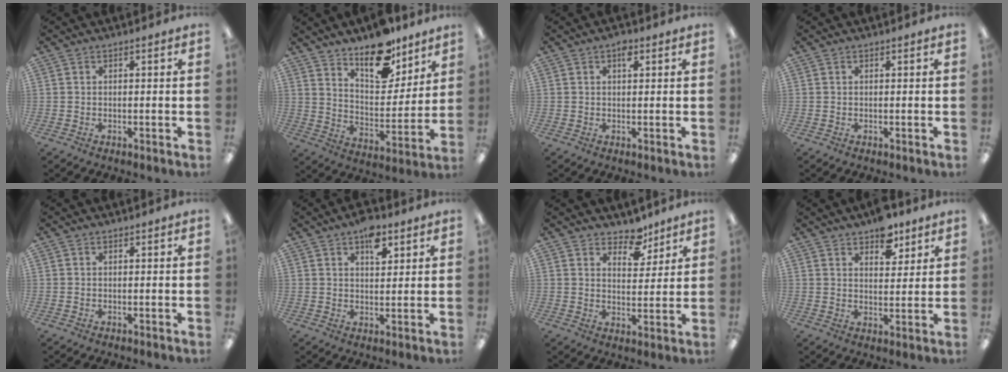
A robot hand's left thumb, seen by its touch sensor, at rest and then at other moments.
{"total": 14.3, "force": [11.5, 6.0, 6.2], "torque": [-0.080, -0.082, 0.203]}
{"total": 2.2, "force": [1.1, 1.1, 1.6], "torque": [-0.019, -0.002, 0.015]}
{"total": 0.0}
{"total": 0.0}
{"total": 6.6, "force": [3.9, 3.5, 4.1], "torque": [-0.042, -0.019, 0.062]}
{"total": 6.9, "force": [5.5, 3.4, 2.1], "torque": [-0.019, -0.035, 0.096]}
{"total": 7.4, "force": [5.6, 3.7, 3.2], "torque": [-0.031, -0.028, 0.095]}